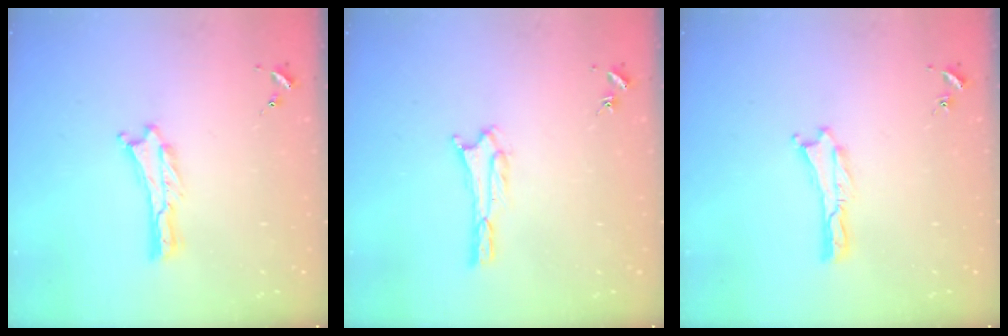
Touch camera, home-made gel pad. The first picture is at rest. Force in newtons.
{"total": 1.9, "press": 1.9, "slide": 0.2}
{"total": 0.0}